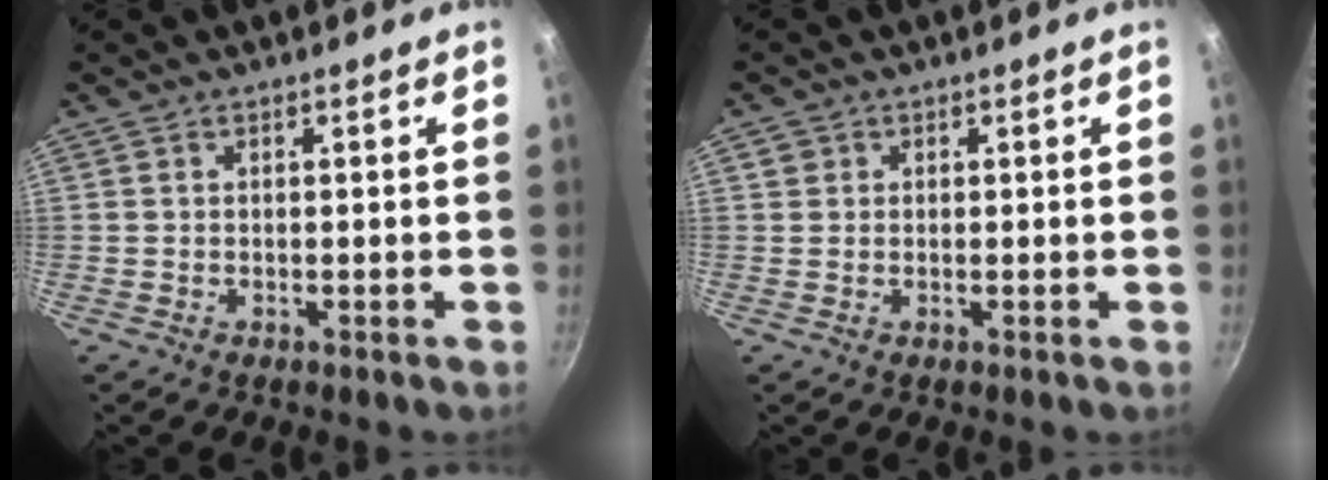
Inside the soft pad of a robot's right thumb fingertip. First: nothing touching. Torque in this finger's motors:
{"motor_torque": [-0.11, -0.12, -0.14, -0.65, 0.00]}